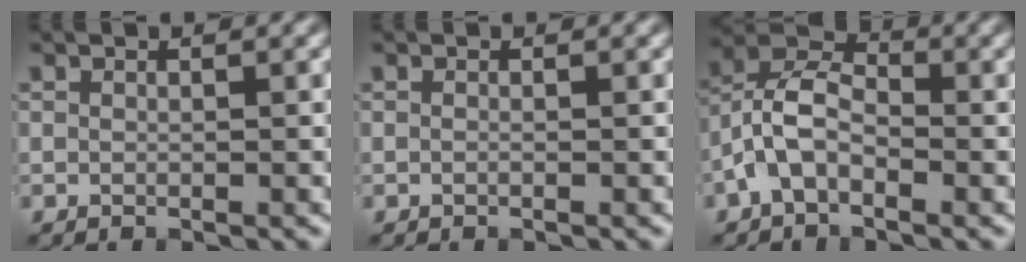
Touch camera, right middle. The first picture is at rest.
{"total": 0.0}
{"total": 4.9, "force": [-1.9, 2.7, 3.6], "torque": [-0.074, 0.019, -0.046]}